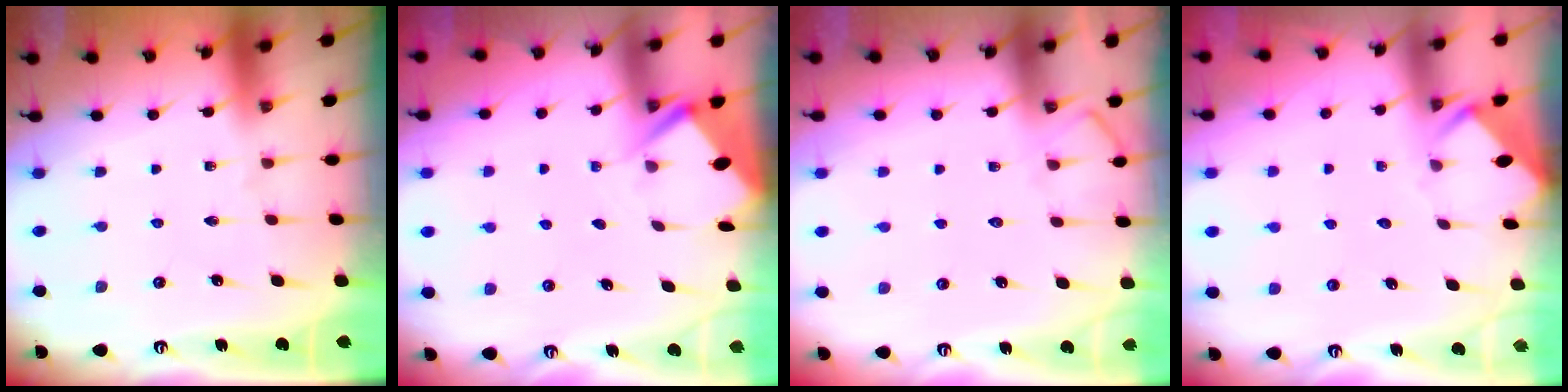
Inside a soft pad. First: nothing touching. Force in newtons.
{"total": 2.8, "press": 2.8, "slide": 0.3}
{"total": 6.1, "press": 6.1, "slide": 0.7}
{"total": 4.1, "press": 4.1, "slide": 0.4}